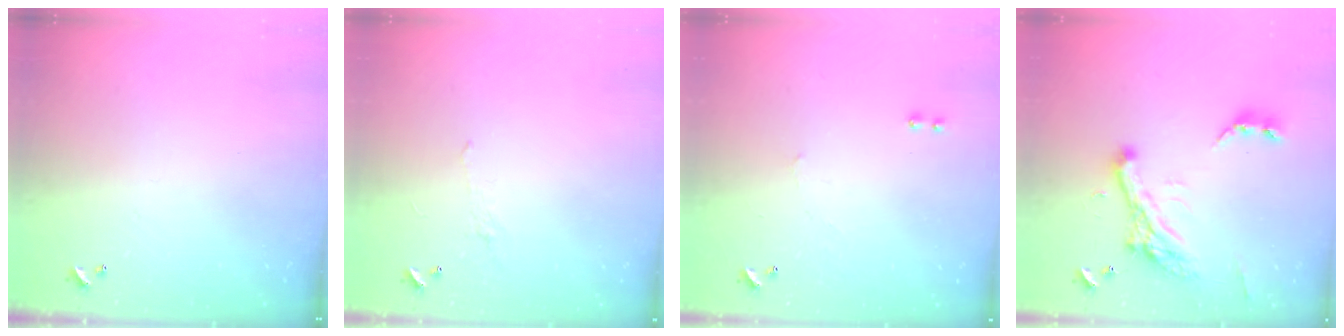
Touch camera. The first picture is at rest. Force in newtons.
{"total": 1.0, "press": 0.8, "slide": 0.6}
{"total": 1.4, "press": 1.3, "slide": 0.5}
{"total": 11.0, "press": 10.9, "slide": 1.9}